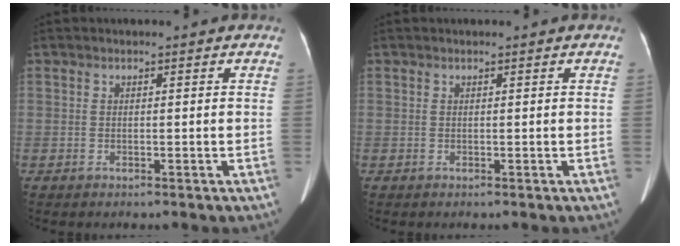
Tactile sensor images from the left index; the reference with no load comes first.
{"total": 0.0}